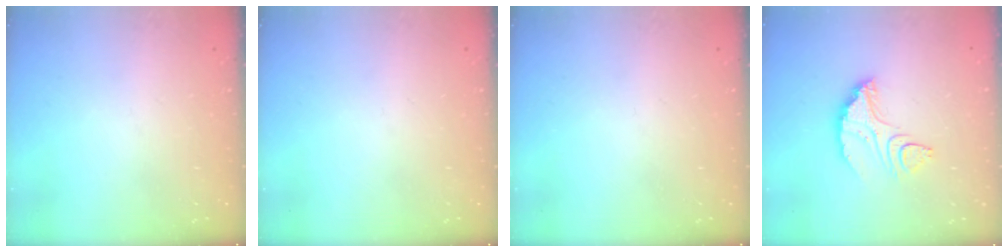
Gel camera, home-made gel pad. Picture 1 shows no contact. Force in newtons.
{"total": 0.0}
{"total": 0.0}
{"total": 9.2, "press": 9.1, "slide": 0.6}